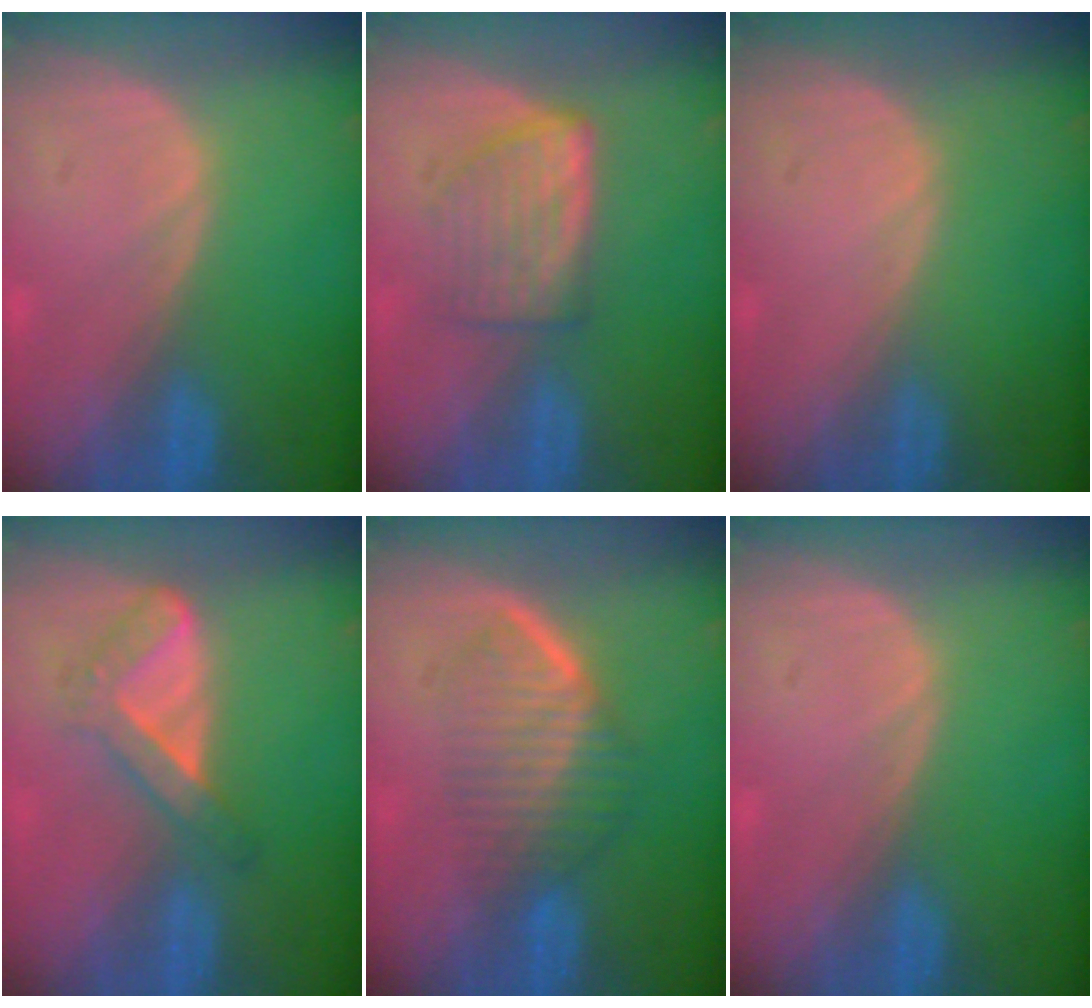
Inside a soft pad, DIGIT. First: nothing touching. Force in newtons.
{"total": 5.9, "press": 5.3, "slide": 2.6}
{"total": 0.0}
{"total": 5.4, "press": 4.7, "slide": 2.7}
{"total": 6.9, "press": 6.0, "slide": 3.4}
{"total": 0.0}